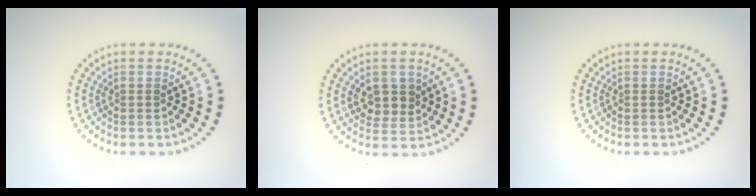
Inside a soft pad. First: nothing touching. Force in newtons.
{"total": 2.9, "press": 2.8, "slide": 0.9}
{"total": 0.0}